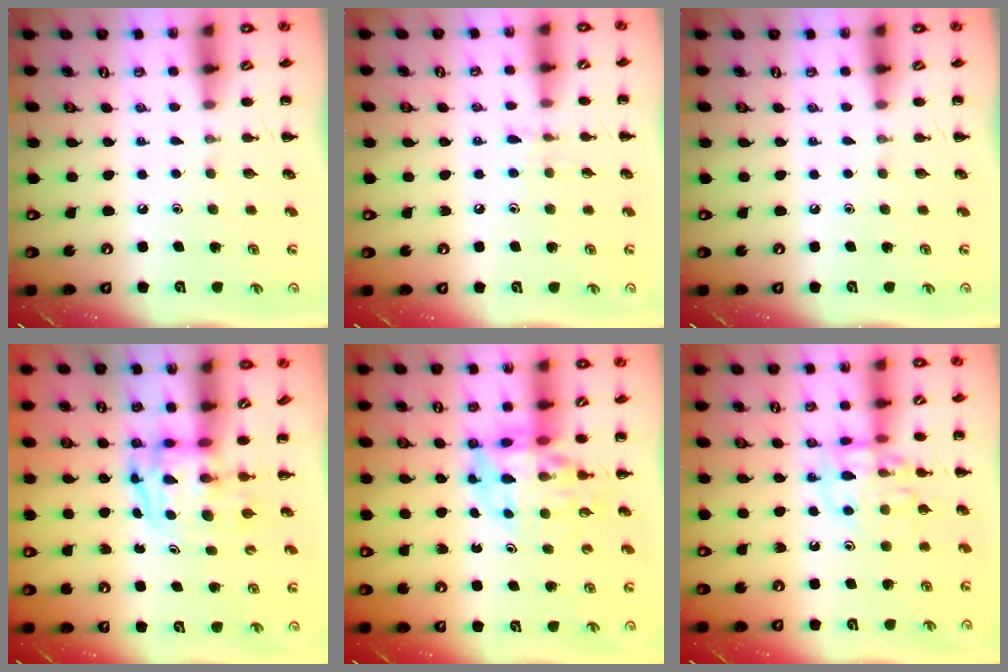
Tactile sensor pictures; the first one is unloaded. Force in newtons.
{"total": 6.2, "press": 5.8, "slide": 2.1}
{"total": 0.0}
{"total": 3.7, "press": 3.7, "slide": 0.5}
{"total": 10.0, "press": 9.5, "slide": 3.2}
{"total": 11.7, "press": 11.6, "slide": 1.1}